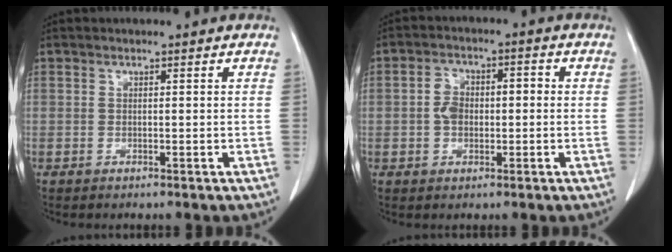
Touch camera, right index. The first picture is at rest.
{"total": 5.3, "force": [-0.5, 3.4, 4.0], "torque": [-0.084, 0.031, -0.012]}